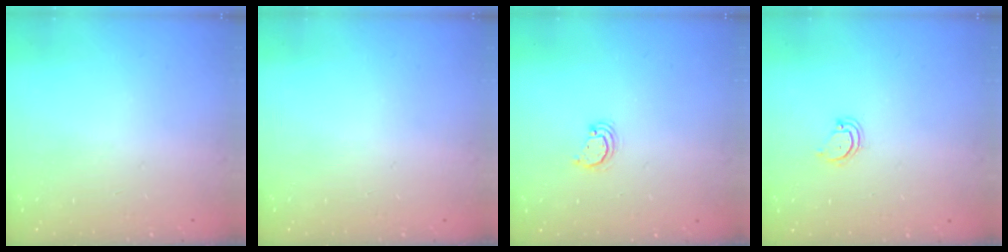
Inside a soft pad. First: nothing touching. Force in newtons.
{"total": 0.0}
{"total": 2.2, "press": 2.2, "slide": 0.3}
{"total": 3.6, "press": 3.6, "slide": 0.3}